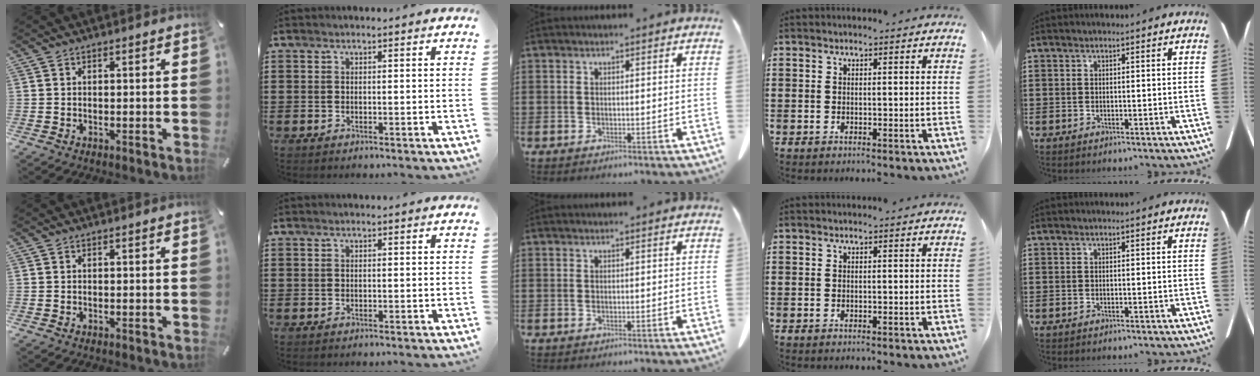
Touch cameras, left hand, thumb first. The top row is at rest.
{}